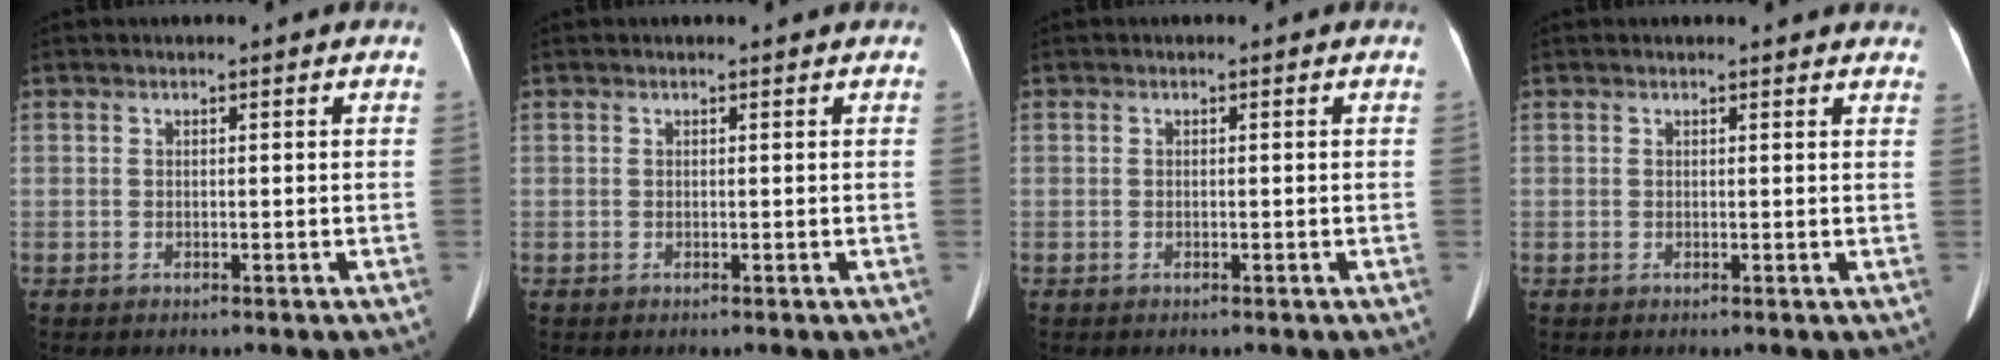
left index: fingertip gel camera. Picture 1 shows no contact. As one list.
[{"total": 1.4, "force": [1.3, 0.1, 0.4], "torque": [-0.011, 0.016, 0.015]}, {"total": 0.0}, {"total": 7.9, "force": [7.4, 1.4, 2.4], "torque": [-0.016, 0.007, 0.063]}]